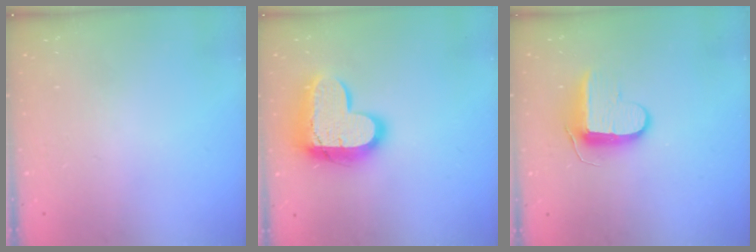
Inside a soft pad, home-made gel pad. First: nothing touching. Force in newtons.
{"total": 16.4, "press": 16.3, "slide": 1.5}
{"total": 9.8, "press": 9.7, "slide": 0.9}